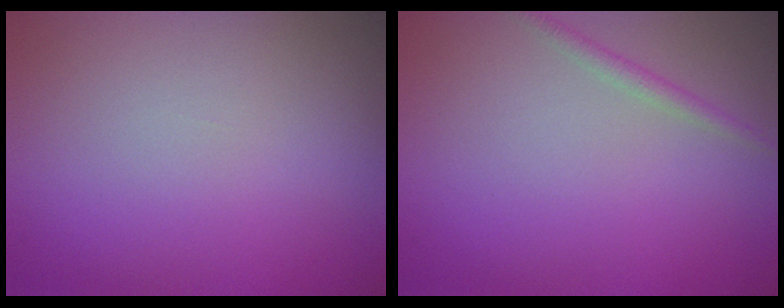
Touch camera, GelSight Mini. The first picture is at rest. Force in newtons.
{"total": 1.1, "press": 1.1, "slide": 0.0}